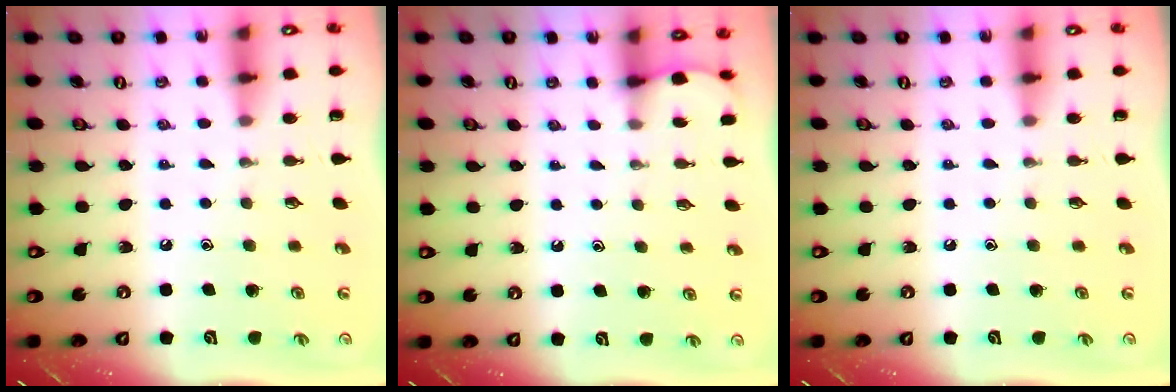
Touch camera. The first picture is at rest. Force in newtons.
{"total": 1.9, "press": 1.9, "slide": 0.2}
{"total": 0.0}